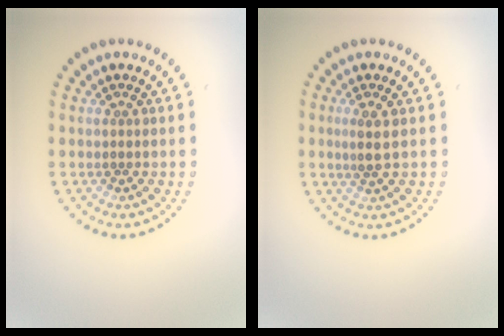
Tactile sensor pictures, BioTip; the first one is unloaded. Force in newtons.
{"total": 1.9, "press": 1.6, "slide": 0.9}